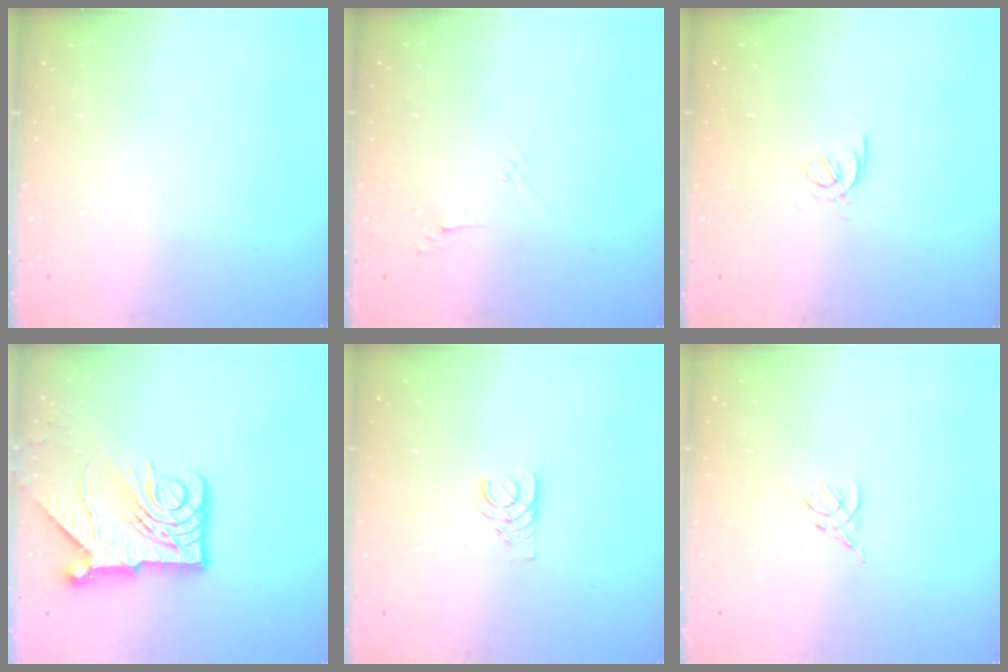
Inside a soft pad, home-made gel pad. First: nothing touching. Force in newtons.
{"total": 2.8, "press": 2.7, "slide": 0.6}
{"total": 2.4, "press": 2.4, "slide": 0.5}
{"total": 14.5, "press": 14.4, "slide": 1.7}
{"total": 2.7, "press": 2.7, "slide": 0.2}
{"total": 3.0, "press": 3.0, "slide": 0.7}